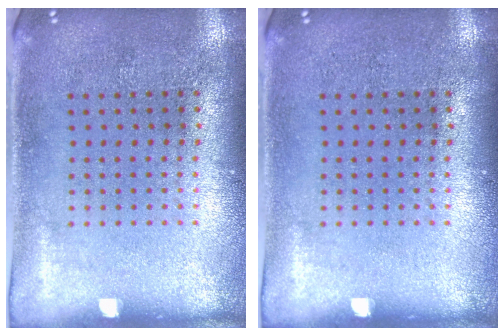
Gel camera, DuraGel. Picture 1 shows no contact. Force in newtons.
{"total": 0.0}